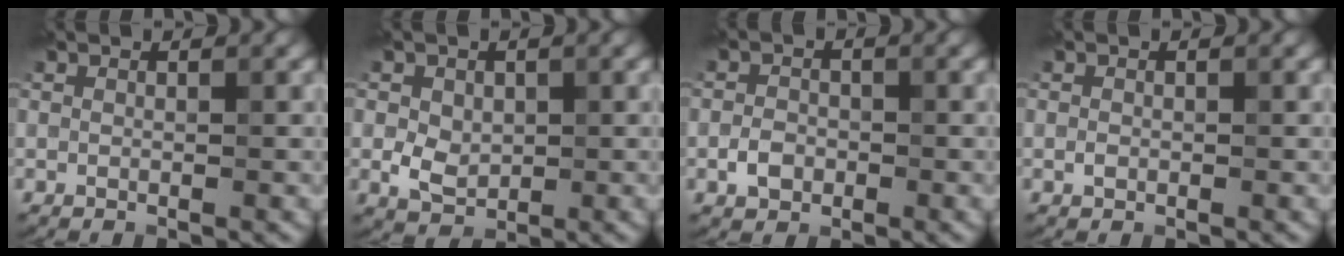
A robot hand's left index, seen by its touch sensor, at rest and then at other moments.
{"total": 2.9, "force": [0.2, 2.3, 1.7], "torque": [-0.034, -0.005, 0.003]}
{"total": 2.1, "force": [-0.8, 1.6, 1.1], "torque": [-0.018, 0.001, -0.020]}
{"total": 0.6, "force": [-0.1, 0.5, 0.4], "torque": [-0.006, -0.002, -0.003]}